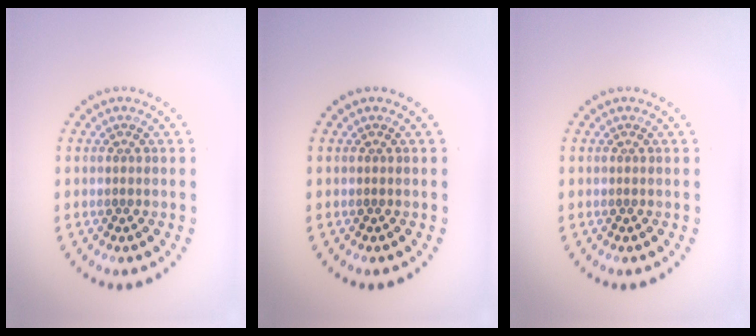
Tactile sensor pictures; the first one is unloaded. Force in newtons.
{"total": 0.0}
{"total": 0.0}